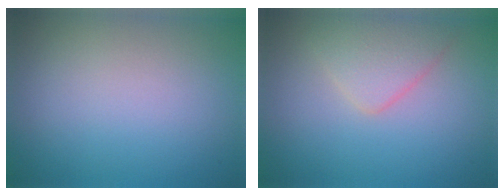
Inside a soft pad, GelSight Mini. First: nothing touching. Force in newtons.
{"total": 2.9, "press": 2.9, "slide": 0.1}